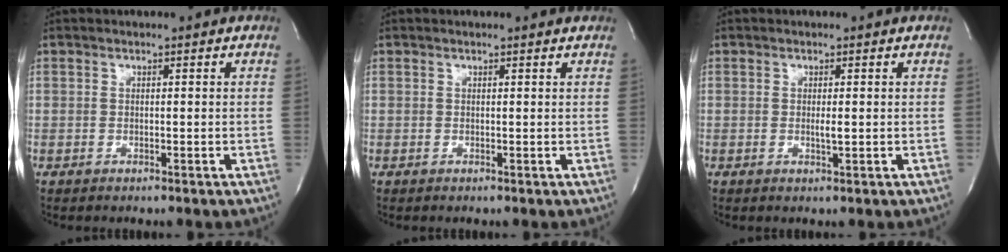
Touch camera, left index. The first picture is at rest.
{"total": 1.3, "force": [1.3, 0.1, 0.2], "torque": [-0.012, 0.002, 0.010]}
{"total": 1.2, "force": [0.0, 0.1, 1.1], "torque": [-0.024, -0.002, 0.001]}